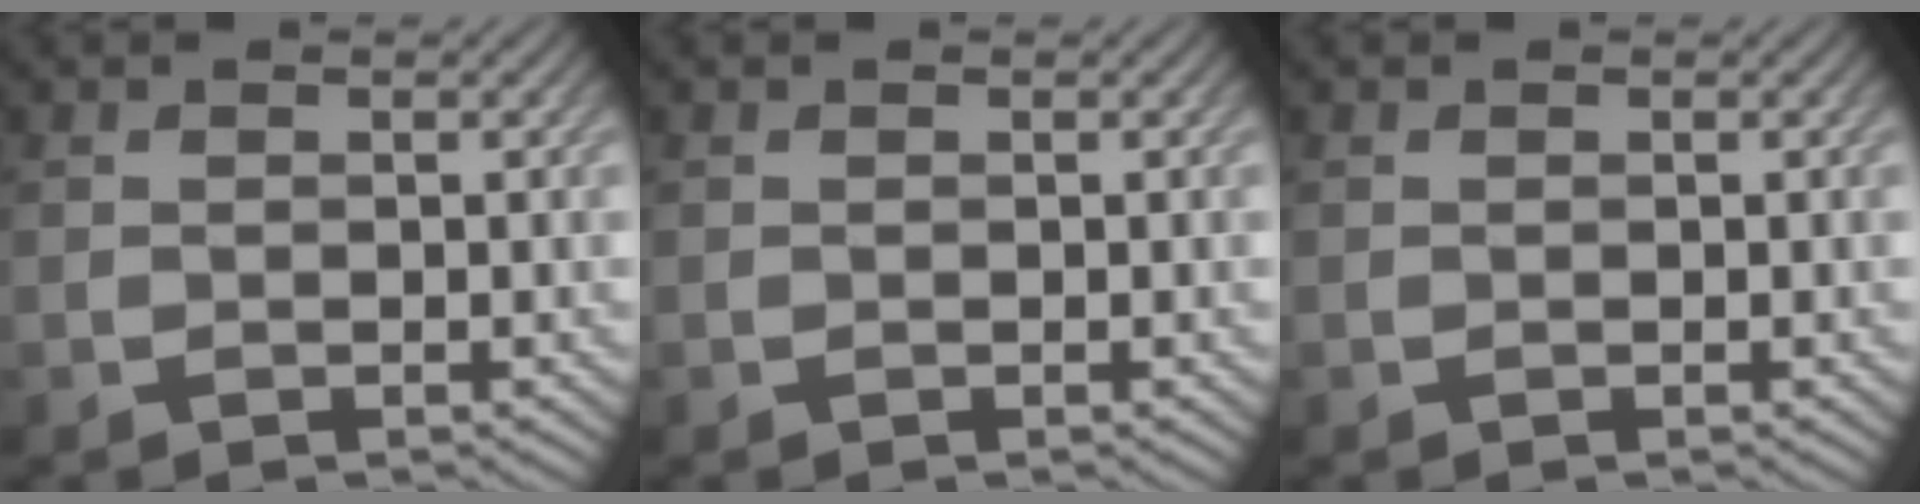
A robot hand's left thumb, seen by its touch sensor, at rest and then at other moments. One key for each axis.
{"total": 0.0}
{"total": 0.0}